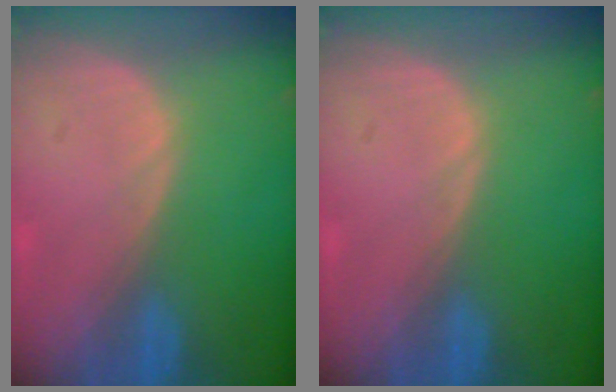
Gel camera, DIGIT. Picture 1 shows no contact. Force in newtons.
{"total": 0.0}